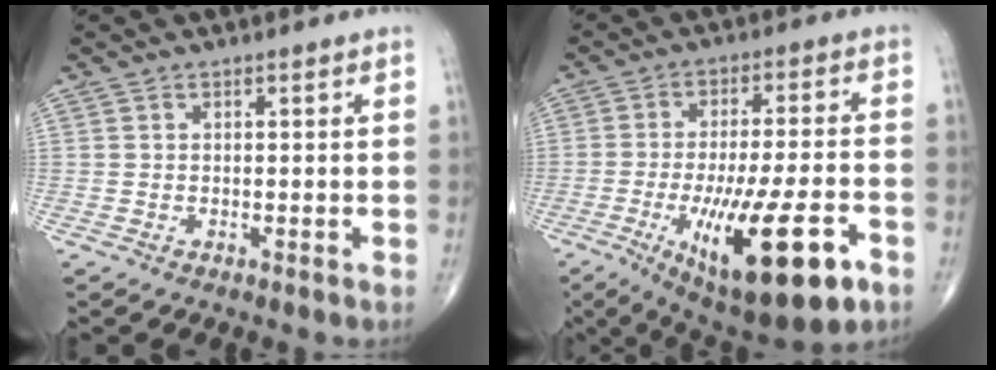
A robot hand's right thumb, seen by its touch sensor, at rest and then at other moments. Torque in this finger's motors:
{"motor_torque": [2.36, 1.71, 0.47, -0.35, 0.56]}